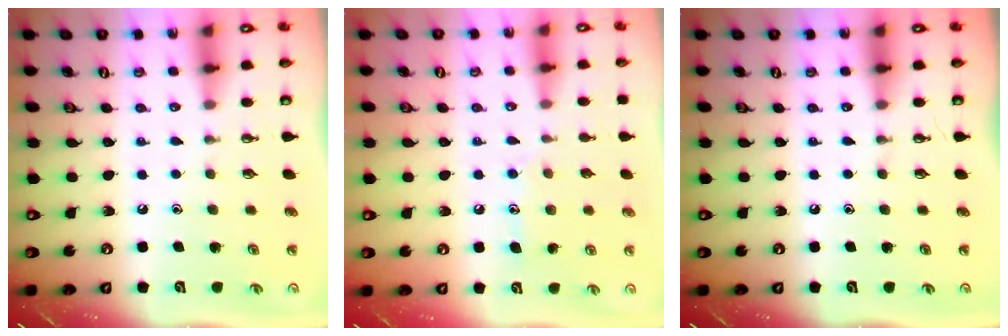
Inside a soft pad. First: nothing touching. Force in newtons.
{"total": 7.5, "press": 7.5, "slide": 0.5}
{"total": 0.0}